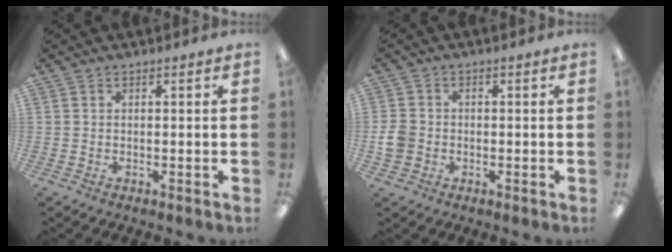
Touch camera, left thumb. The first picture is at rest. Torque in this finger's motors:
{"motor_torque": [-0.25, 0.36, 0.38, -0.22, 0.00]}